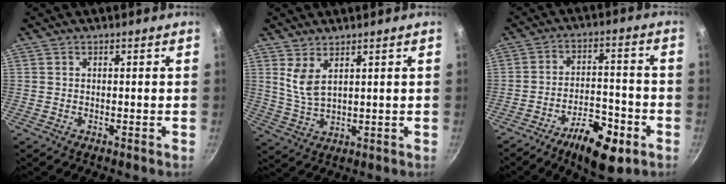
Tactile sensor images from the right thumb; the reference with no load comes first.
{"total": 5.2, "force": [2.6, 2.2, 3.8], "torque": [-0.071, -0.031, 0.059]}
{"total": 12.5, "force": [-6.8, 5.0, 9.2], "torque": [-0.132, 0.041, -0.106]}